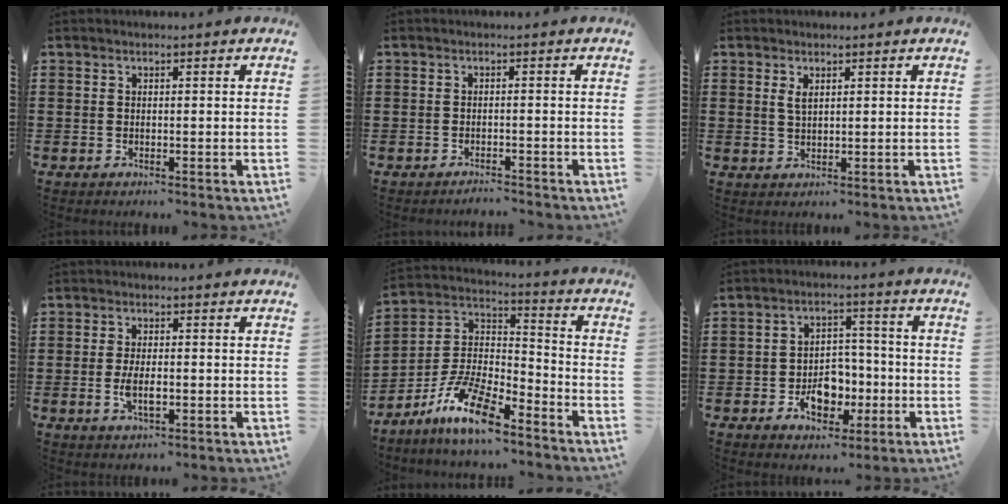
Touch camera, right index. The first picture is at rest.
{"total": 1.3, "force": [-1.3, 0.0, 0.0], "torque": [-0.004, 0.004, -0.029]}
{"total": 1.8, "force": [0.9, 0.7, 1.4], "torque": [-0.030, 0.004, 0.015]}
{"total": 4.3, "force": [-0.9, 1.6, 3.9], "torque": [-0.082, -0.002, -0.019]}
{"total": 11.6, "force": [-8.5, 3.1, 7.3], "torque": [-0.166, 0.012, -0.169]}
{"total": 7.1, "force": [-2.4, 5.1, 4.3], "torque": [-0.051, 0.008, -0.041]}